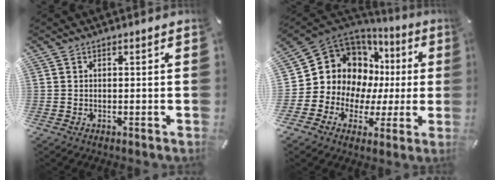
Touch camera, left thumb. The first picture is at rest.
{"total": 13.5, "force": [3.7, 12.0, 5.0], "torque": [-0.105, -0.051, 0.084]}